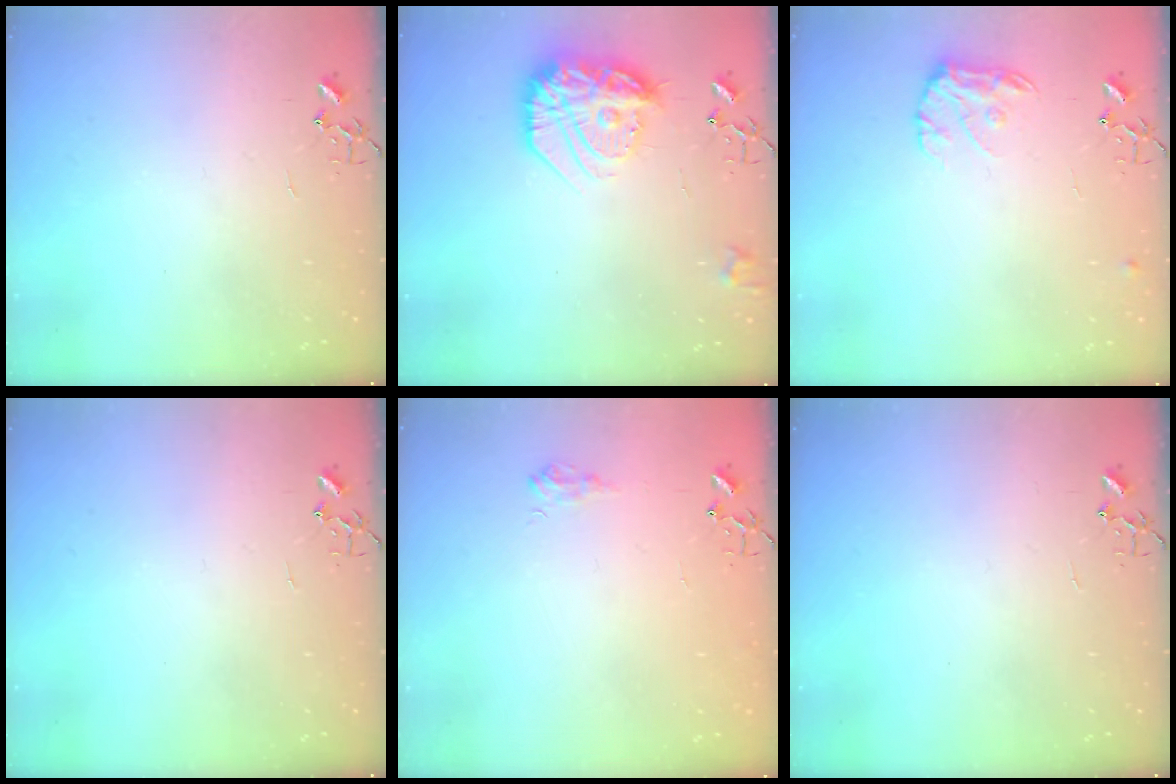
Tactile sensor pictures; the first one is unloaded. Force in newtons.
{"total": 17.9, "press": 17.9, "slide": 0.7}
{"total": 9.8, "press": 9.8, "slide": 0.5}
{"total": 0.0}
{"total": 7.3, "press": 7.3, "slide": 0.8}
{"total": 0.0}